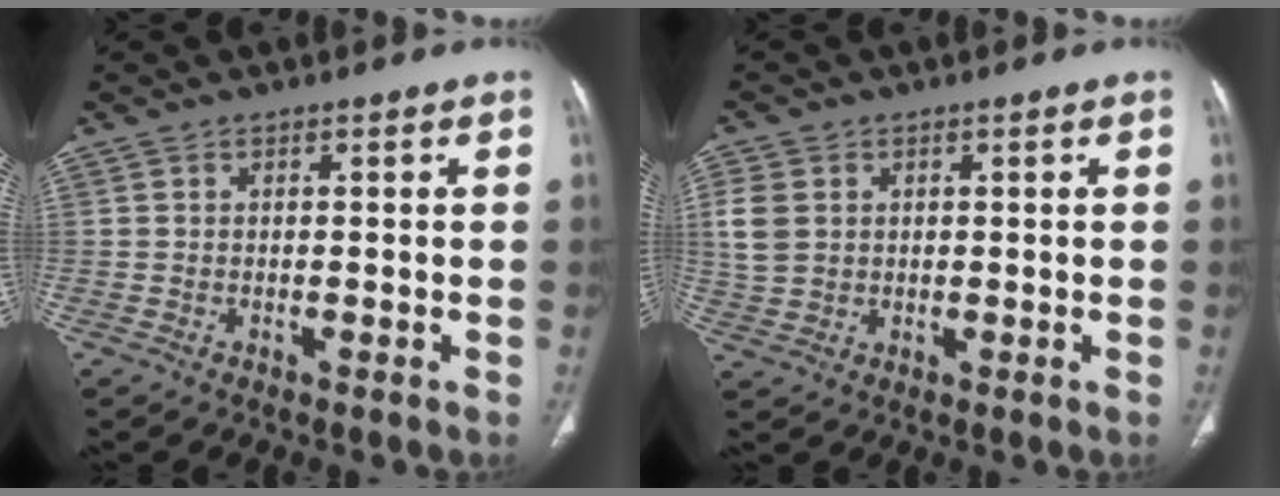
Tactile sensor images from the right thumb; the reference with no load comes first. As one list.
[{"total": 5.9, "force": [1.3, 4.7, 3.4], "torque": [-0.069, 0.001, 0.029]}]